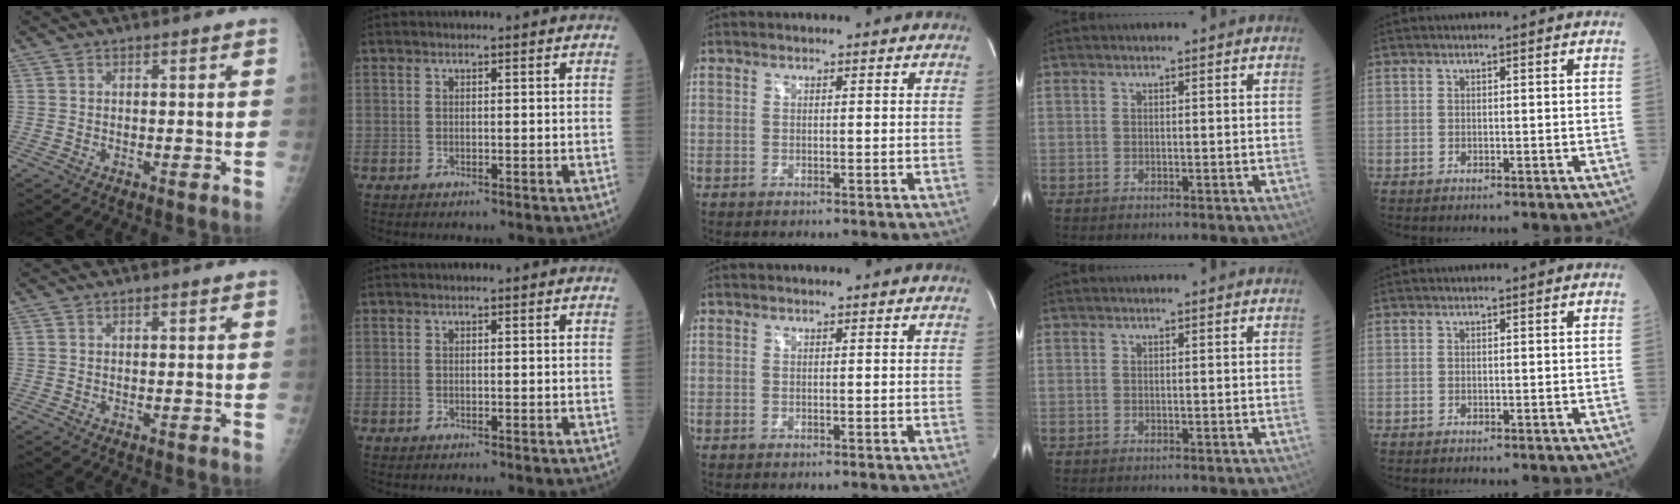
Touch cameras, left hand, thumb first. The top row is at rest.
{}